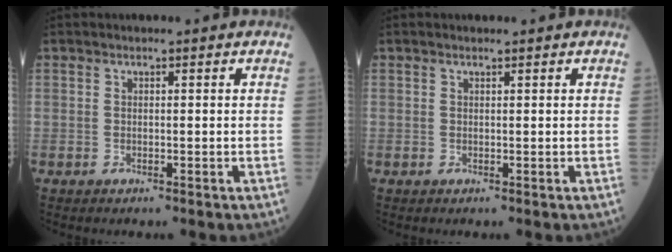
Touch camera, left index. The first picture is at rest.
{"total": 0.0}